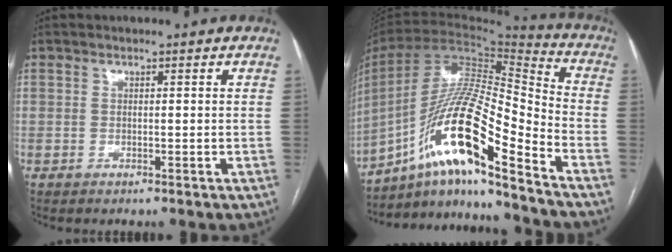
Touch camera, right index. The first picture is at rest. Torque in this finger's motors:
{"motor_torque": [1.15, -0.99, 0.83, 0.21]}